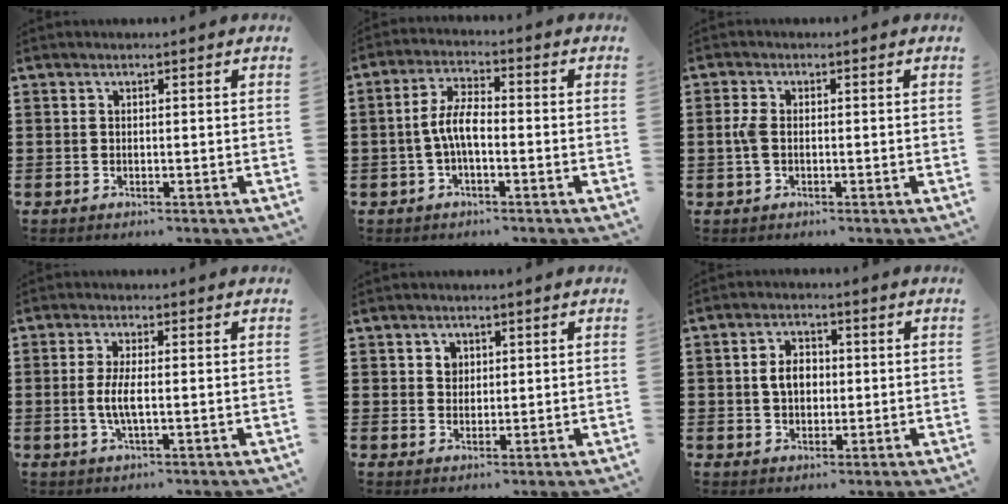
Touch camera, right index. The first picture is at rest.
{"total": 5.7, "force": [-1.2, 2.0, 5.2], "torque": [-0.119, -0.002, -0.030]}
{"total": 2.8, "force": [-0.2, 1.6, 2.3], "torque": [-0.068, -0.004, -0.012]}
{"total": 4.0, "force": [-0.5, 1.1, 3.9], "torque": [-0.090, -0.005, -0.017]}
{"total": 2.0, "force": [0.9, 1.7, 0.5], "torque": [-0.017, 0.008, 0.015]}
{"total": 4.0, "force": [-0.1, 2.8, 2.9], "torque": [-0.054, 0.007, -0.006]}